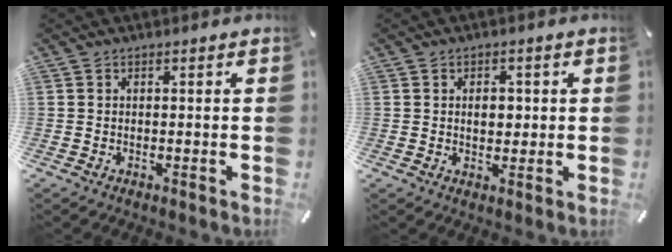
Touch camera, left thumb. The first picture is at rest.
{"total": 3.6, "force": [0.2, 2.7, 2.4], "torque": [-0.025, -0.004, -0.003]}